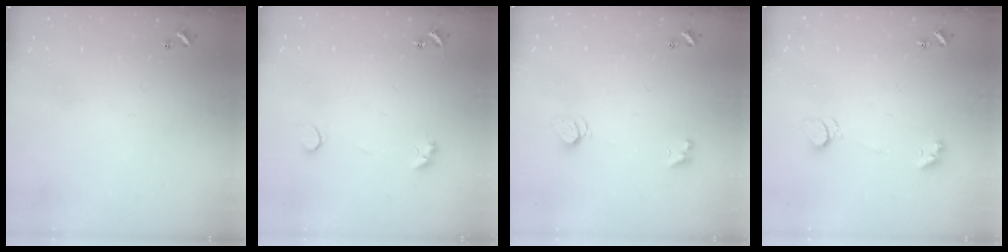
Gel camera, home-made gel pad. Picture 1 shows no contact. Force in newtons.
{"total": 3.7, "press": 3.4, "slide": 1.2}
{"total": 2.0, "press": 2.0, "slide": 0.3}
{"total": 2.2, "press": 2.2, "slide": 0.4}